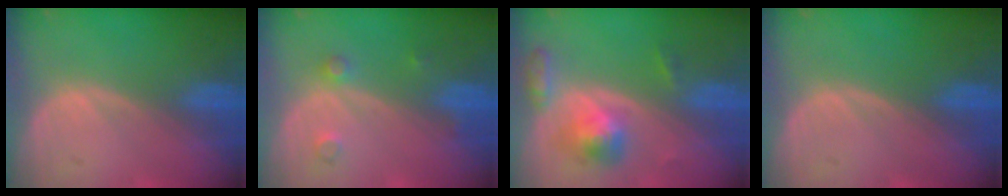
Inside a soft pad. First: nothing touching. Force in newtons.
{"total": 2.0, "press": 2.0, "slide": 0.2}
{"total": 5.3, "press": 5.0, "slide": 1.6}
{"total": 0.0}